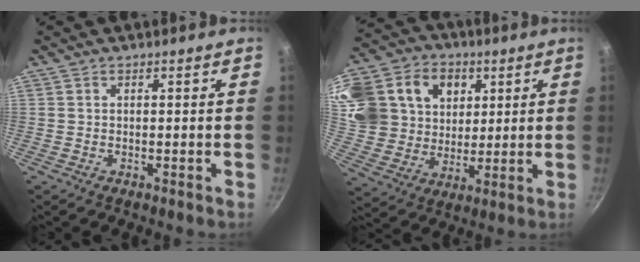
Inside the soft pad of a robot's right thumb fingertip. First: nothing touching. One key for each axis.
{"total": 28.2, "fx": 9.0, "fy": 22.8, "fz": 13.9, "tx": -0.329, "ty": 0.036, "tz": 0.170}